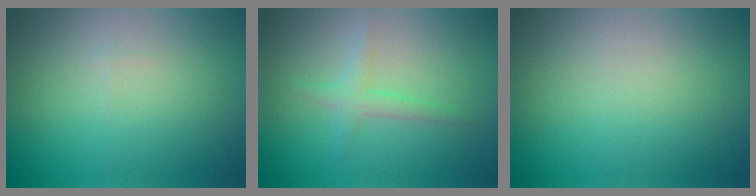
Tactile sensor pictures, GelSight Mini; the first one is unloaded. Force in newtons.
{"total": 1.6, "press": 1.6, "slide": 0.1}
{"total": 0.0}